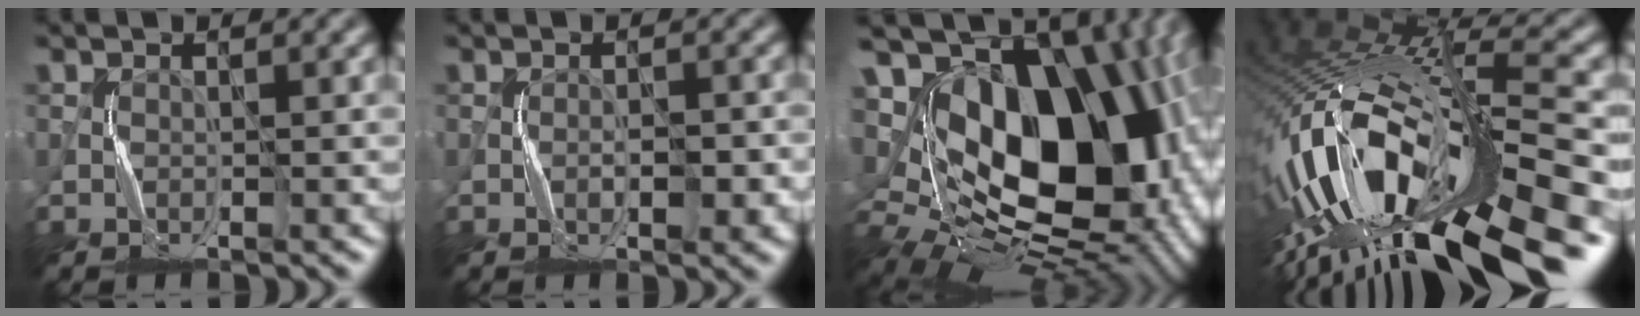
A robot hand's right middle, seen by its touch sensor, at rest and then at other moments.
{"total": 2.2, "force": [-0.7, 0.7, 2.0], "torque": [-0.032, 0.002, -0.009]}
{"total": 18.3, "force": [2.8, 12.0, 13.5], "torque": [-0.172, 0.010, 0.067]}
{"total": 18.0, "force": [-8.3, 7.3, 14.2], "torque": [-0.287, -0.020, -0.127]}